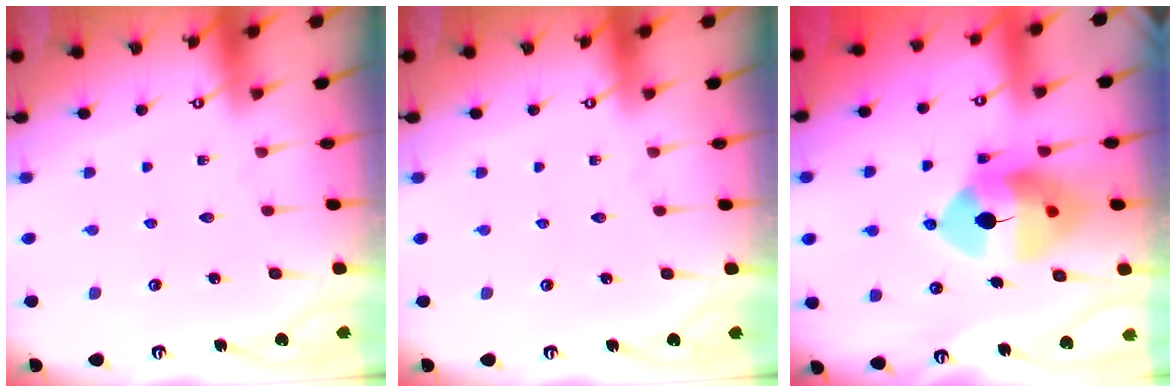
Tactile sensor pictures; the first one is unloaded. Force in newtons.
{"total": 0.0}
{"total": 12.9, "press": 12.8, "slide": 1.8}